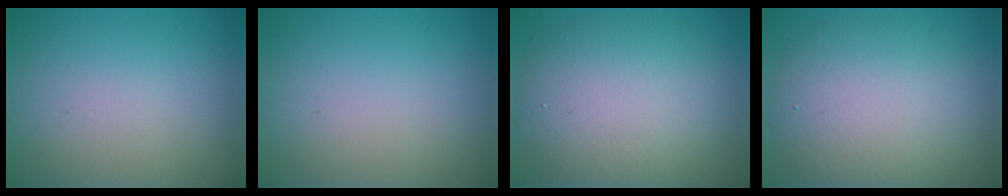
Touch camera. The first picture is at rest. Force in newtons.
{"total": 0.0}
{"total": 8.9, "press": 8.9, "slide": 0.6}
{"total": 8.3, "press": 8.2, "slide": 0.2}